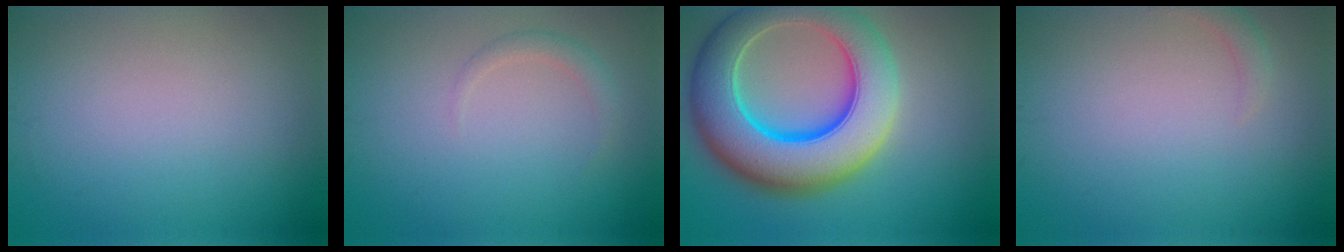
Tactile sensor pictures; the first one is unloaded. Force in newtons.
{"total": 1.3, "press": 1.3, "slide": 0.1}
{"total": 12.3, "press": 12.3, "slide": 0.2}
{"total": 1.2, "press": 1.1, "slide": 0.2}